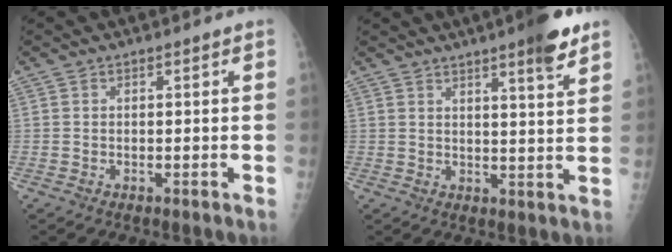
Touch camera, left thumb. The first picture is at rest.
{"total": 8.3, "force": [5.4, 0.8, 6.2], "torque": [-0.077, -0.028, 0.070]}